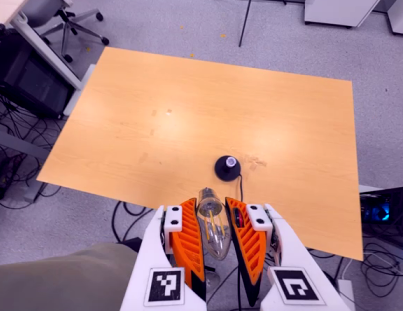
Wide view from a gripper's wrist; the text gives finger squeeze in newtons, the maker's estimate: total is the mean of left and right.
{"total": 21.5, "left": 22.9, "right": 20.2}